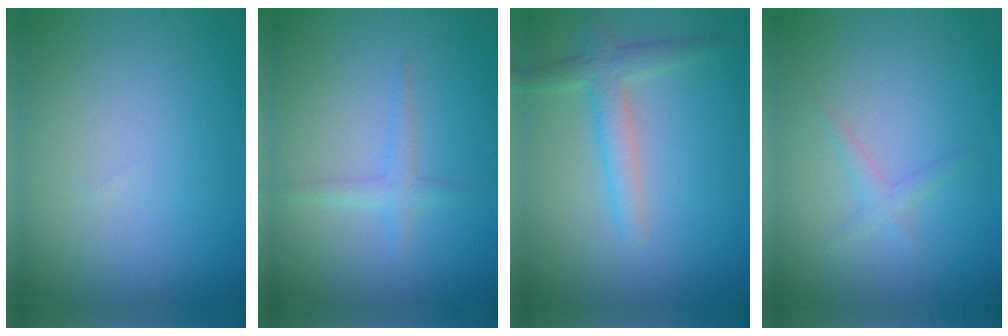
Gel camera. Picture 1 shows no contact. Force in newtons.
{"total": 1.3, "press": 1.3, "slide": 0.1}
{"total": 2.8, "press": 2.8, "slide": 0.1}
{"total": 1.1, "press": 1.1, "slide": 0.0}